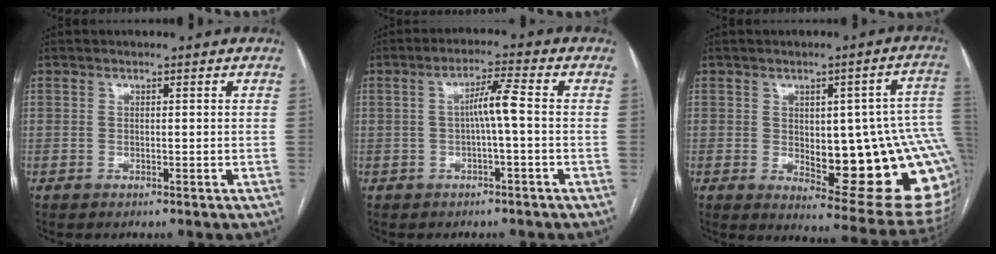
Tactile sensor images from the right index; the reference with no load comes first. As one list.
[{"total": 4.4, "force": [-0.3, -0.2, 4.3], "torque": [-0.077, 0.012, -0.003]}, {"total": 21.9, "force": [-2.0, 6.3, 20.9], "torque": [-0.177, 0.011, -0.002]}]